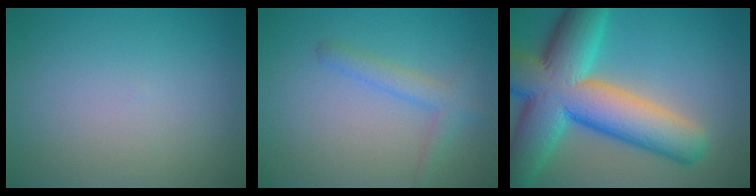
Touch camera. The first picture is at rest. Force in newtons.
{"total": 2.4, "press": 2.4, "slide": 0.1}
{"total": 14.3, "press": 14.2, "slide": 0.6}